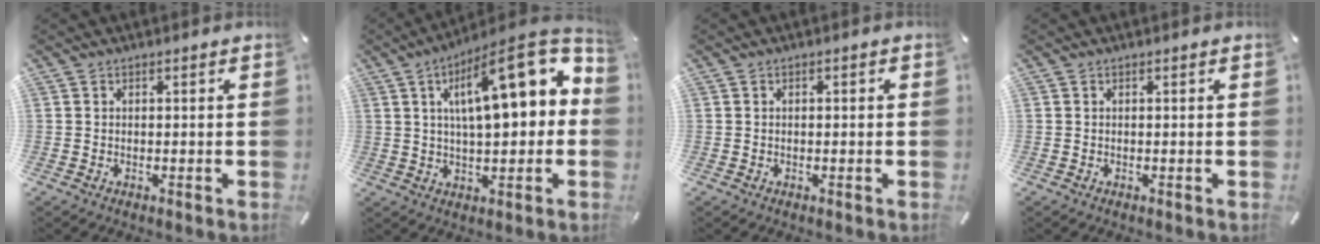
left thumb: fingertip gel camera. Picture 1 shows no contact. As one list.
[{"total": 19.2, "force": [6.1, 7.1, 16.8], "torque": [-0.239, -0.036, 0.091]}, {"total": 0.6, "force": [-0.2, 0.3, 0.5], "torque": [-0.009, 0.000, -0.004]}, {"total": 0.0}]